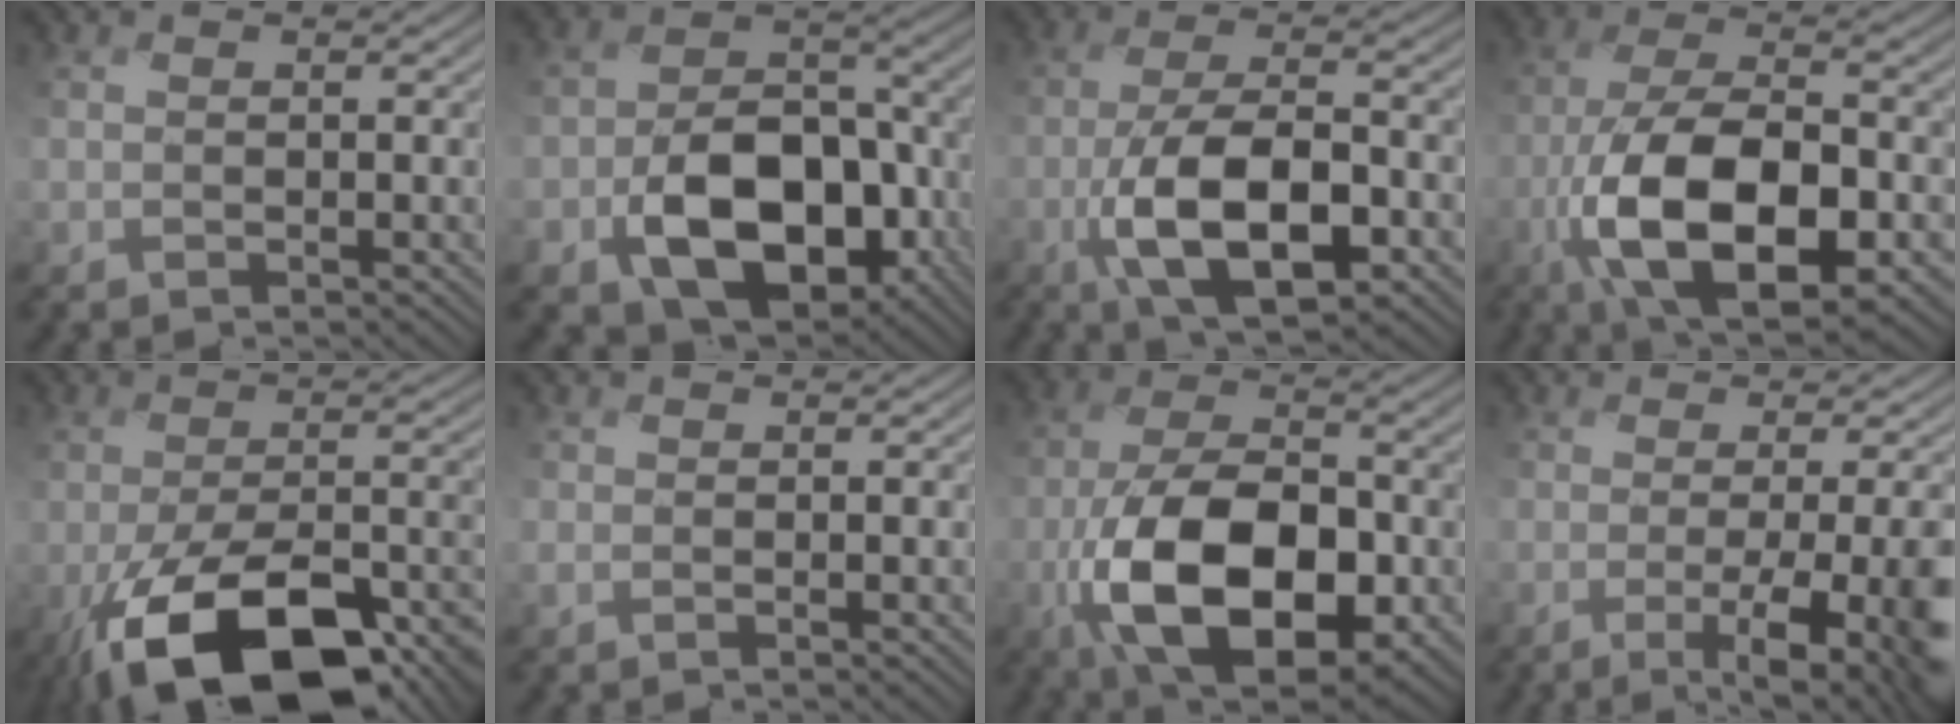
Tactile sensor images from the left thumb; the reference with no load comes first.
{"total": 13.5, "force": [-5.2, 8.9, 8.7], "torque": [-0.152, -0.031, -0.086]}
{"total": 11.8, "force": [-4.1, 4.5, 10.1], "torque": [-0.195, -0.008, -0.075]}
{"total": 15.2, "force": [-5.1, 6.4, 12.8], "torque": [-0.252, -0.026, -0.087]}
{"total": 16.5, "force": [-8.8, 6.7, 12.3], "torque": [-0.212, -0.028, -0.141]}
{"total": 1.5, "force": [-0.4, 0.7, 1.3], "torque": [-0.035, -0.009, -0.006]}
{"total": 15.4, "force": [-4.9, 7.9, 12.3], "torque": [-0.245, -0.026, -0.088]}
{"total": 12.2, "force": [-2.7, 4.0, 11.2], "torque": [-0.123, -0.009, -0.030]}